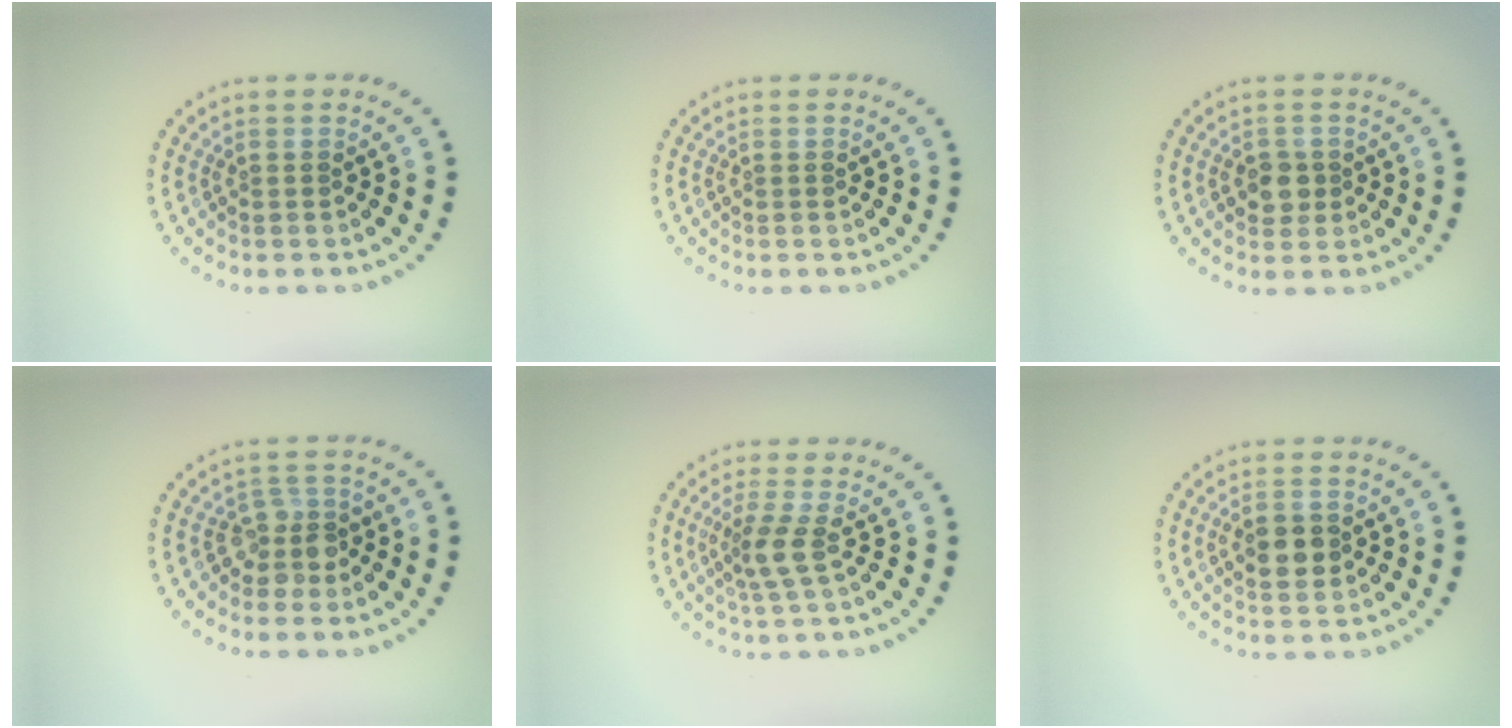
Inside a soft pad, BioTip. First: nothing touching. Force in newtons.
{"total": 0.0}
{"total": 1.9, "press": 1.8, "slide": 0.5}
{"total": 2.4, "press": 2.0, "slide": 1.4}
{"total": 2.5, "press": 1.9, "slide": 1.7}
{"total": 3.0, "press": 3.0, "slide": 0.1}